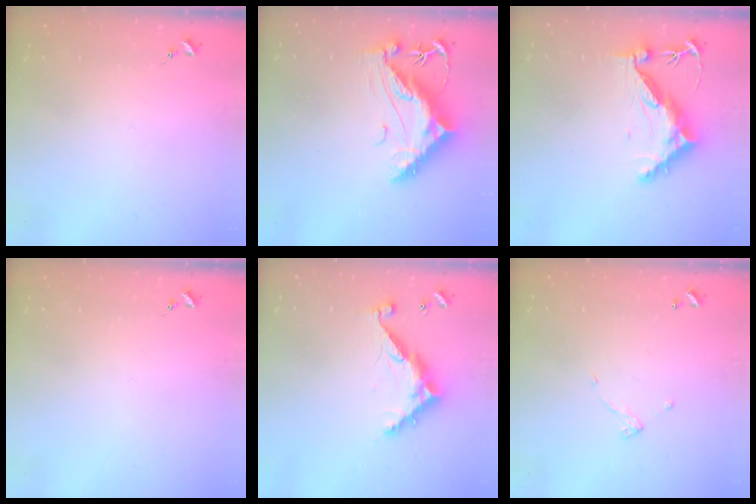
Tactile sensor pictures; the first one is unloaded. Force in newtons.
{"total": 13.0, "press": 12.9, "slide": 1.6}
{"total": 10.4, "press": 10.3, "slide": 0.9}
{"total": 0.0}
{"total": 10.2, "press": 10.2, "slide": 0.8}
{"total": 4.4, "press": 4.4, "slide": 0.2}